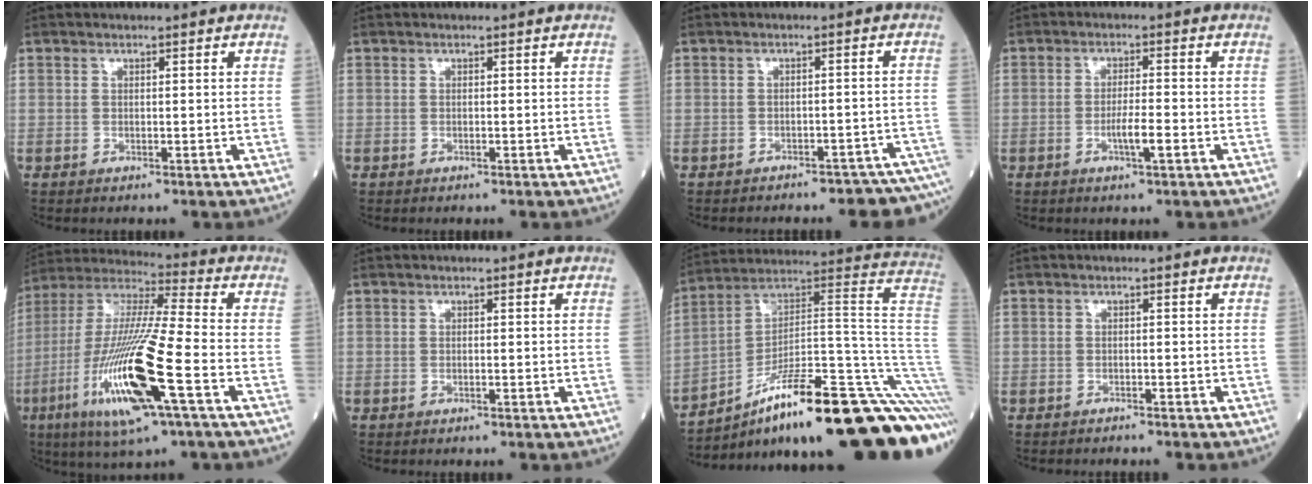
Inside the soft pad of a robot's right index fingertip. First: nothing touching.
{"total": 0.0}
{"total": 13.0, "force": [-12.0, 3.1, 4.0], "torque": [-0.021, 0.018, -0.123]}
{"total": 3.5, "force": [-1.3, 0.1, 3.2], "torque": [-0.059, -0.002, -0.024]}
{"total": 20.5, "force": [-7.3, 1.6, 19.2], "torque": [-0.415, -0.031, -0.138]}
{"total": 0.0}
{"total": 30.3, "force": [-18.4, 2.3, 23.9], "torque": [-0.208, 0.036, -0.272]}
{"total": 1.7, "force": [-1.6, 0.2, 0.5], "torque": [-0.010, -0.001, -0.019]}